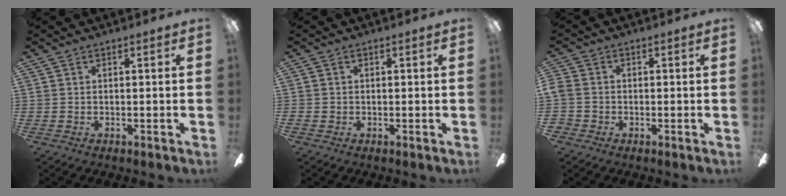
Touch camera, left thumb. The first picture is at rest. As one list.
[{"total": 0.7, "force": [-0.2, 0.6, 0.2], "torque": [-0.002, 0.004, -0.004]}, {"total": 3.1, "force": [-1.2, 2.6, 1.1], "torque": [-0.023, 0.010, -0.023]}]